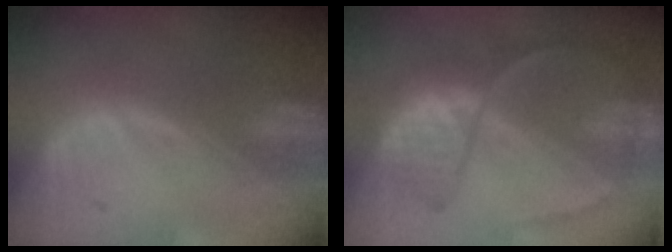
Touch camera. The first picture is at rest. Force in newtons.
{"total": 7.6, "press": 7.0, "slide": 2.9}